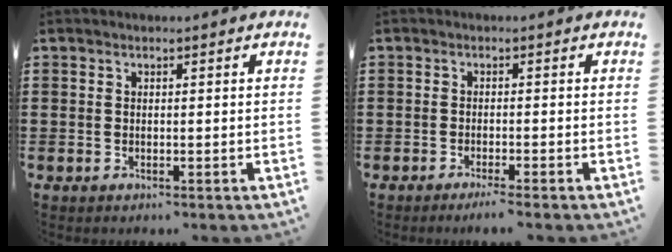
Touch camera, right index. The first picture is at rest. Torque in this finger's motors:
{"motor_torque": [-0.06, 0.06, 0.01, 0.00]}